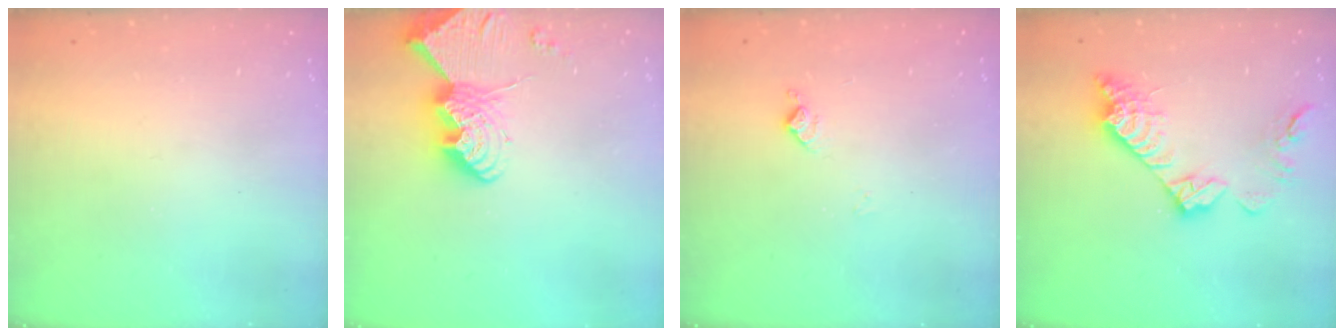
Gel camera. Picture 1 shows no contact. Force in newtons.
{"total": 13.0, "press": 12.9, "slide": 1.2}
{"total": 6.0, "press": 5.9, "slide": 0.9}
{"total": 15.6, "press": 15.6, "slide": 0.9}